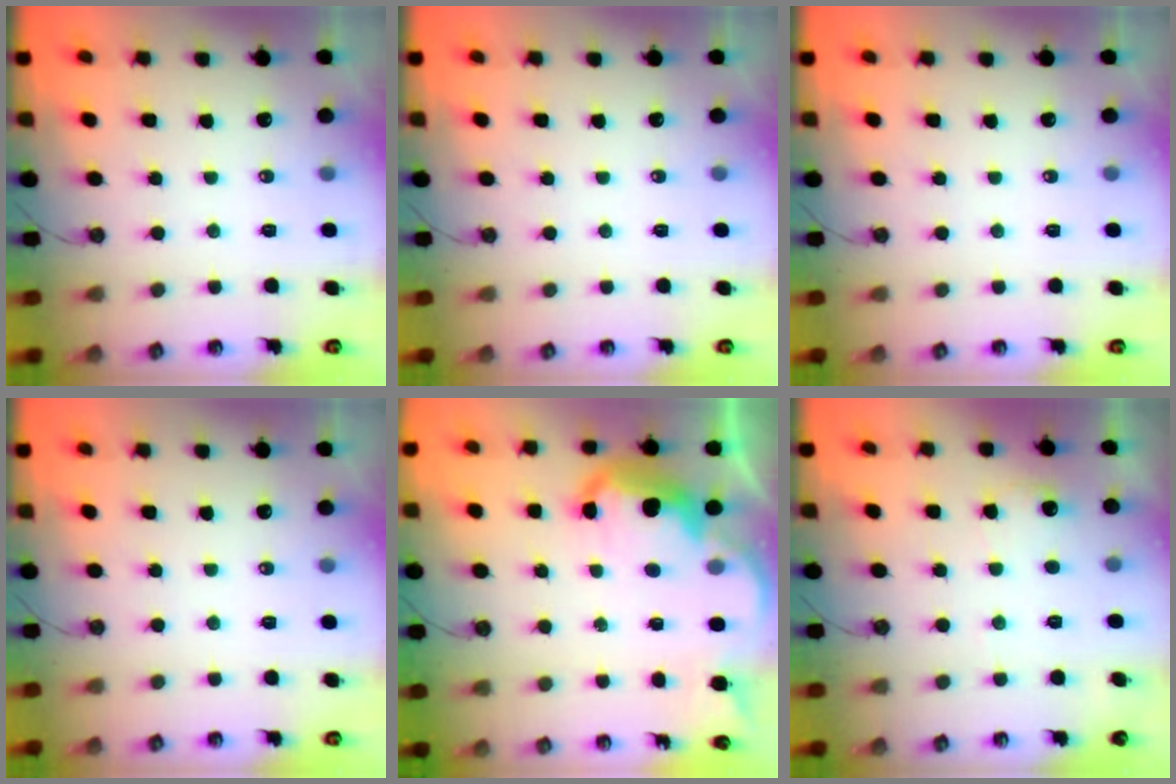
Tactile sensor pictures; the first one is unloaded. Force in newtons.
{"total": 0.0}
{"total": 0.0}
{"total": 0.0}
{"total": 9.1, "press": 9.0, "slide": 0.9}
{"total": 6.5, "press": 6.4, "slide": 1.4}